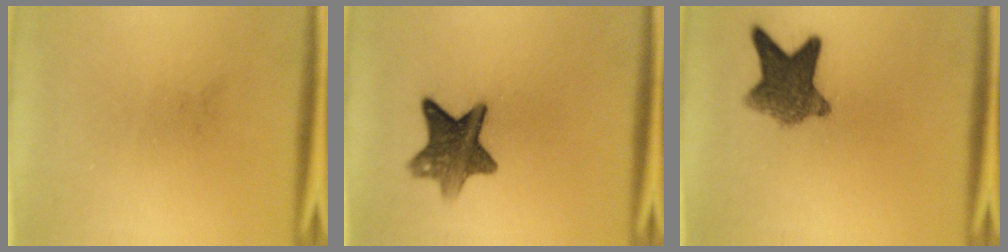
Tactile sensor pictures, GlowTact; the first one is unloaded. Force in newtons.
{"total": 9.1}
{"total": 8.1}